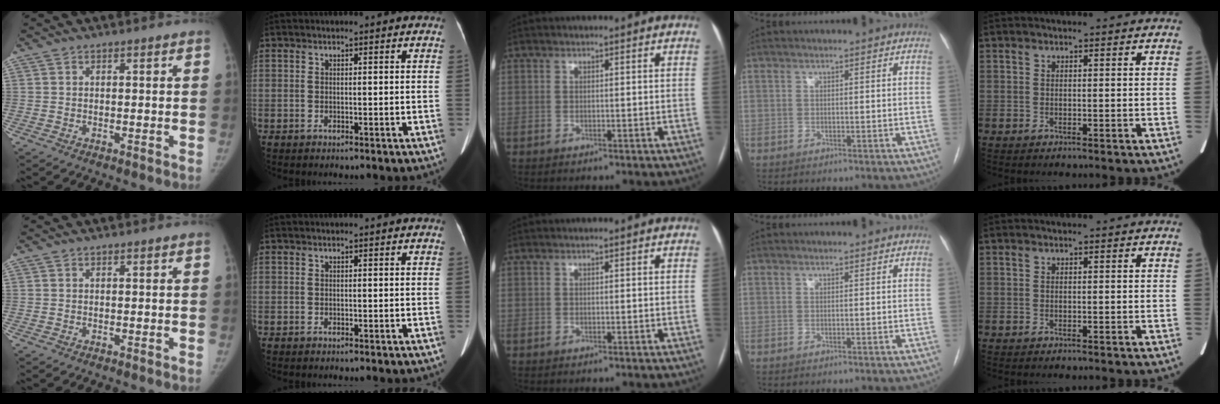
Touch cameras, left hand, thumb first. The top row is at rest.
{}